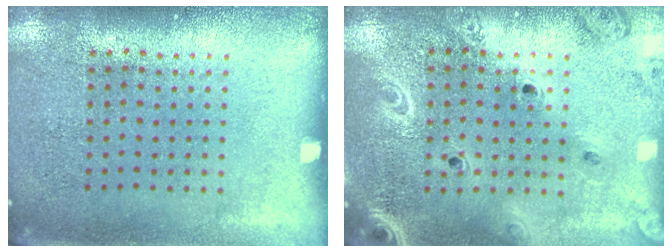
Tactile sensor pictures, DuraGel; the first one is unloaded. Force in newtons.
{"total": 2.0, "press": 1.8, "slide": 0.9}